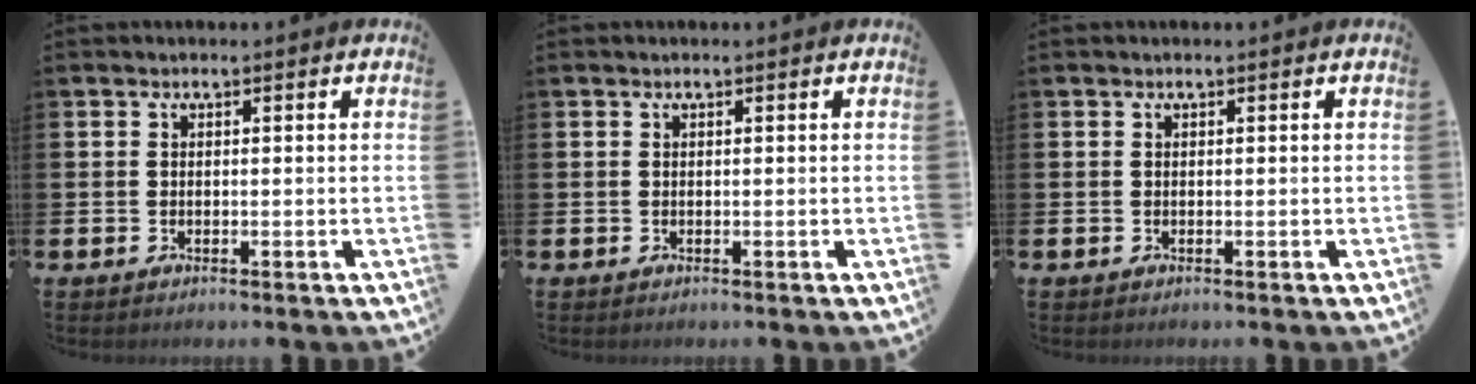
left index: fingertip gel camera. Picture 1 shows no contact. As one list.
[{"total": 0.0}, {"total": 0.0}]